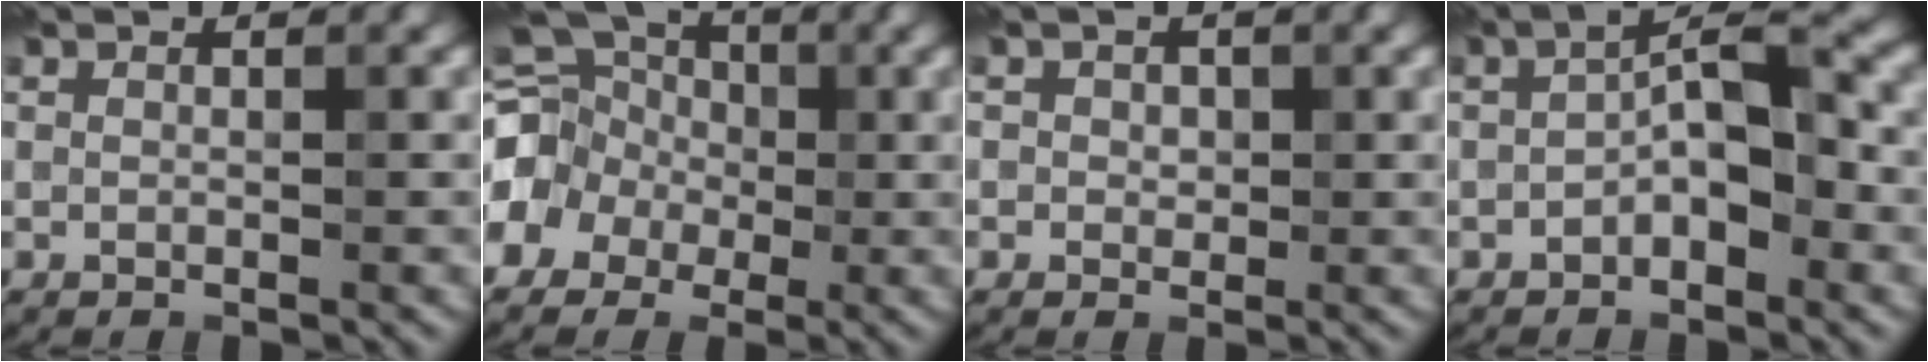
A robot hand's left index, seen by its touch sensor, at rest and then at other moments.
{"total": 13.9, "force": [-1.2, 12.4, 6.0], "torque": [-0.138, 0.002, -0.062]}
{"total": 1.1, "force": [0.2, 1.0, 0.4], "torque": [-0.003, -0.002, 0.001]}
{"total": 4.0, "force": [-1.3, 1.5, 3.5], "torque": [-0.058, 0.017, -0.029]}